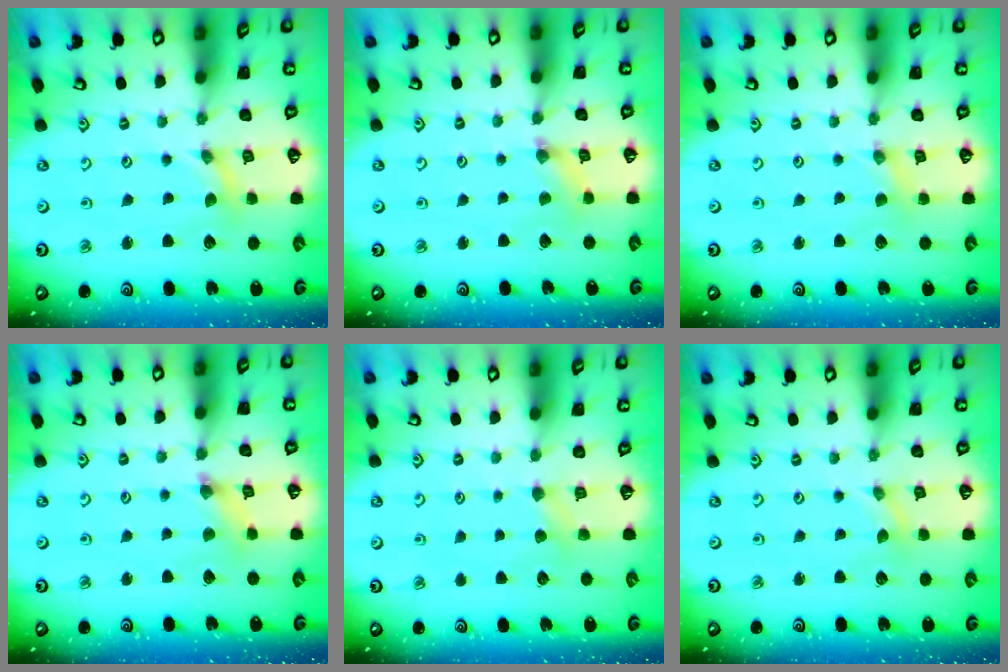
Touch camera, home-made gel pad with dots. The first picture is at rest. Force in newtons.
{"total": 1.7, "press": 1.7, "slide": 0.2}
{"total": 1.3, "press": 1.3, "slide": 0.2}
{"total": 2.7, "press": 2.7, "slide": 0.3}
{"total": 2.9, "press": 2.8, "slide": 0.4}
{"total": 0.0}